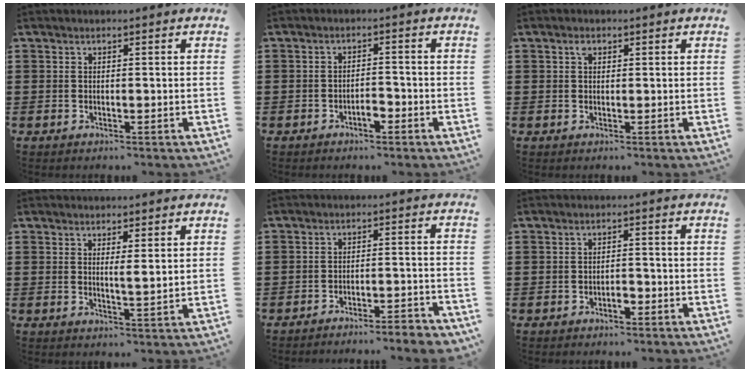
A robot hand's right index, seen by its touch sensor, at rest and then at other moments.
{"total": 2.6, "force": [-1.6, 0.9, 1.9], "torque": [-0.035, 0.003, -0.031]}
{"total": 1.2, "force": [0.5, 0.8, 0.7], "torque": [-0.018, 0.004, 0.010]}
{"total": 1.9, "force": [1.3, 0.1, 1.4], "torque": [-0.025, -0.002, 0.021]}
{"total": 3.7, "force": [-3.6, -0.1, 0.7], "torque": [-0.015, -0.002, -0.075]}
{"total": 2.0, "force": [-1.2, 0.8, 1.4], "torque": [-0.029, 0.001, -0.024]}